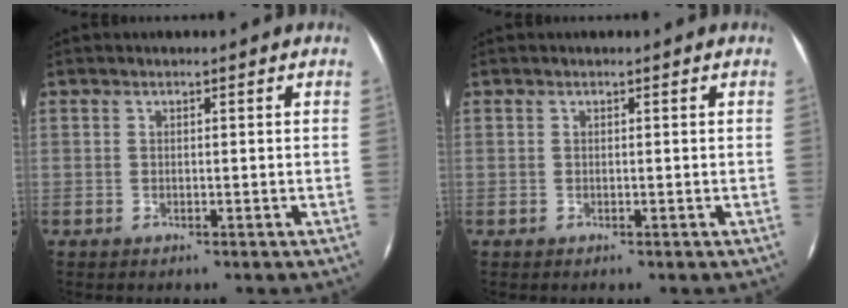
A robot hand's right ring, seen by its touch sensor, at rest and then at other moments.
{"total": 0.0}